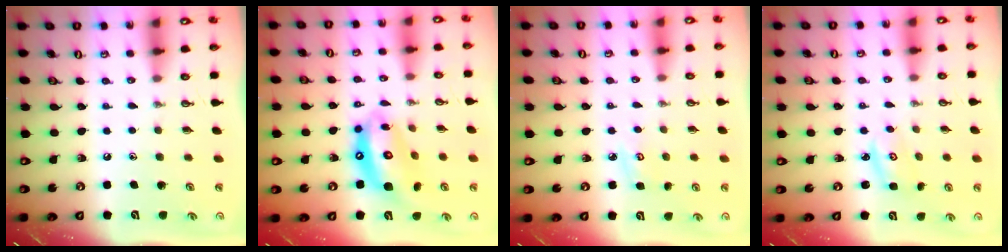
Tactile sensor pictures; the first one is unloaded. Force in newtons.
{"total": 14.1, "press": 14.1, "slide": 1.4}
{"total": 3.9, "press": 3.9, "slide": 0.4}
{"total": 2.8, "press": 2.8, "slide": 0.3}